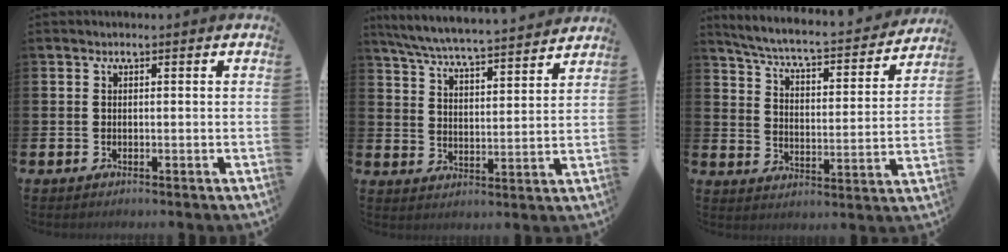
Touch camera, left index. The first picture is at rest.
{"total": 6.8, "force": [6.5, 0.1, 1.8], "torque": [-0.061, -0.049, 0.113]}
{"total": 5.8, "force": [5.3, 0.7, 2.3], "torque": [-0.071, -0.043, 0.084]}